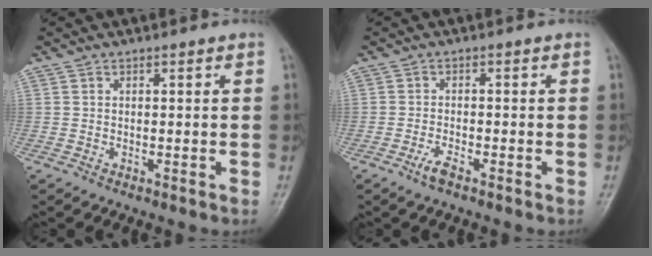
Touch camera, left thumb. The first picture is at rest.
{"total": 2.3, "force": [-1.7, 0.6, 1.3], "torque": [-0.035, 0.007, -0.036]}